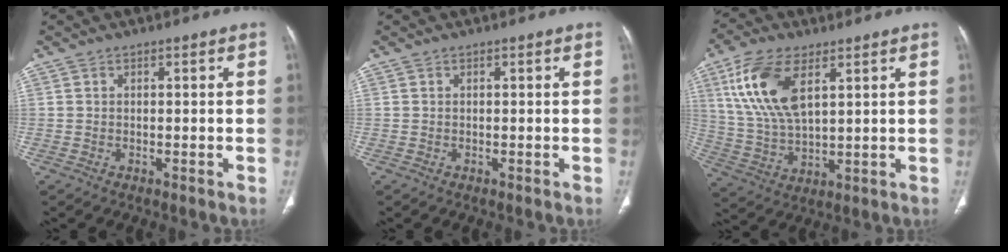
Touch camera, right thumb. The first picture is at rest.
{"total": 0.0}
{"total": 14.0, "force": [5.7, 6.7, 10.9], "torque": [-0.218, -0.014, 0.119]}